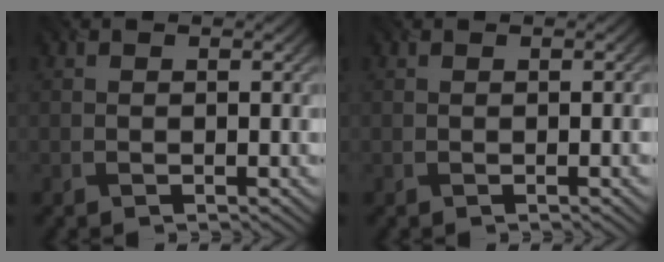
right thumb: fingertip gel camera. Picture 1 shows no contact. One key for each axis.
{"total": 1.2, "fx": 0.2, "fy": 0.2, "fz": 1.2, "tx": -0.018, "ty": 0.006, "tz": 0.003}